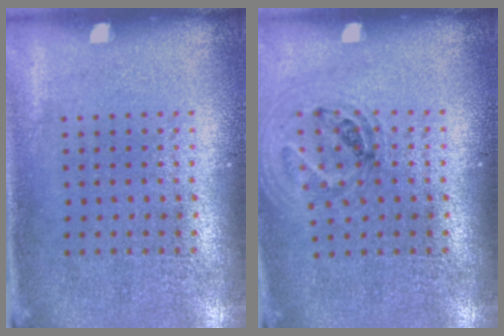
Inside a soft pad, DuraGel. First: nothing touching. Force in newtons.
{"total": 1.0, "press": 1.0, "slide": 0.2}